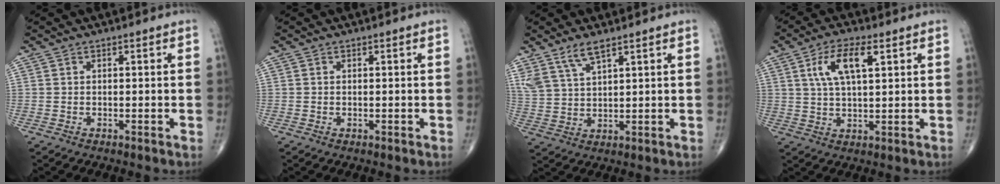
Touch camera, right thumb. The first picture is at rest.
{"total": 0.0}
{"total": 6.1, "force": [4.5, 1.8, 3.8], "torque": [-0.079, -0.014, 0.095]}
{"total": 8.6, "force": [3.2, 3.3, 7.3], "torque": [-0.138, -0.001, 0.062]}